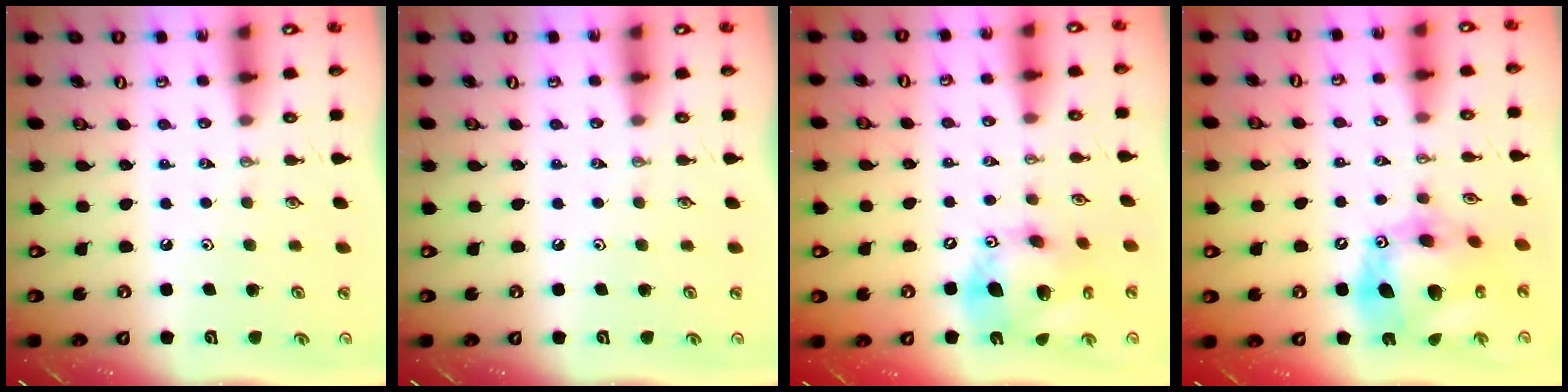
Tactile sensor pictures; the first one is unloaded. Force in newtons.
{"total": 0.0}
{"total": 16.0, "press": 15.7, "slide": 2.9}
{"total": 17.9, "press": 17.8, "slide": 1.8}